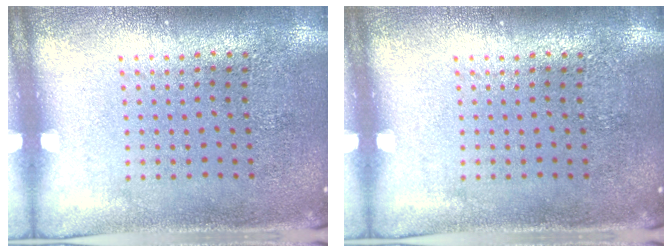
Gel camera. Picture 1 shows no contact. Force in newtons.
{"total": 0.0}